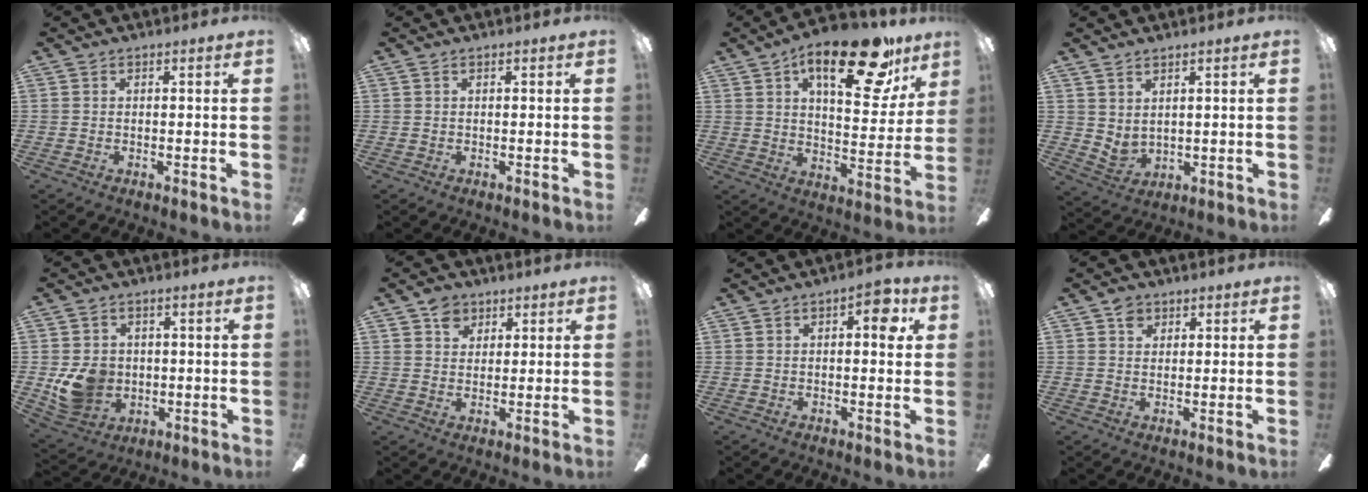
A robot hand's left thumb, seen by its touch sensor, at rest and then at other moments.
{"total": 0.0}
{"total": 22.2, "force": [13.5, 8.4, 15.5], "torque": [-0.220, -0.068, 0.211]}
{"total": 3.7, "force": [2.5, 1.9, 1.9], "torque": [-0.055, -0.024, 0.047]}
{"total": 9.7, "force": [-0.5, 8.5, 4.6], "torque": [-0.103, 0.009, -0.003]}
{"total": 5.3, "force": [3.1, 4.1, 1.5], "torque": [-0.020, 0.001, 0.056]}
{"total": 5.9, "force": [1.8, 2.3, 5.0], "torque": [-0.060, -0.002, 0.021]}
{"total": 3.0, "force": [1.7, 2.2, 1.1], "torque": [-0.018, 0.003, 0.030]}